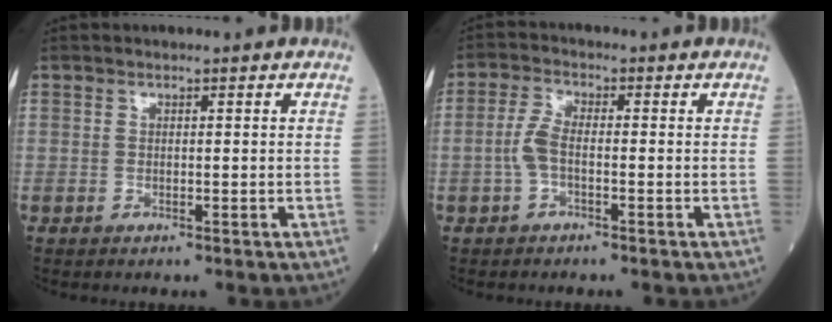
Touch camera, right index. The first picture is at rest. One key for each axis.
{"total": 3.6, "fx": -1.0, "fy": 1.2, "fz": 3.2, "tx": -0.077, "ty": 0.005, "tz": -0.023}